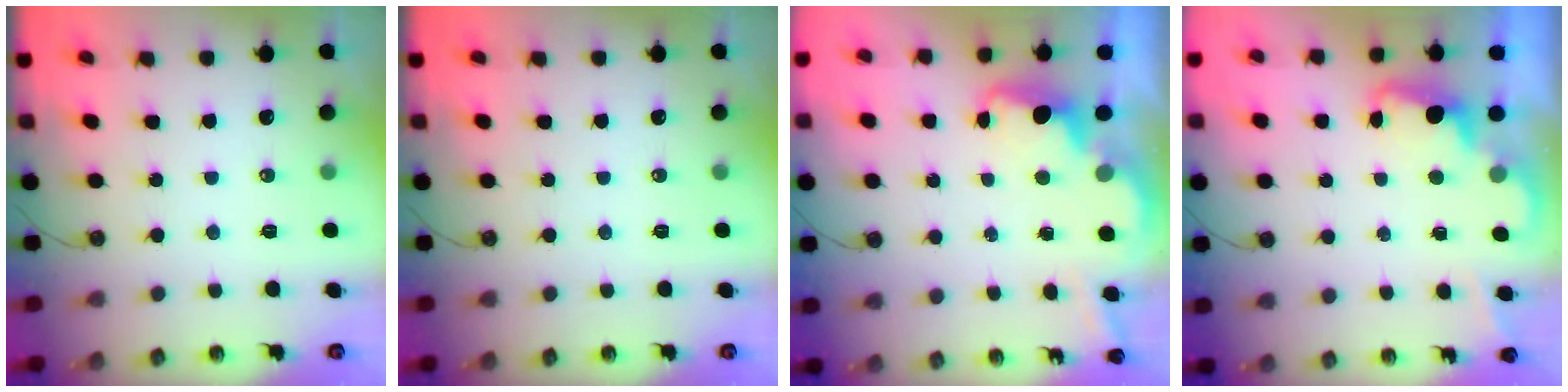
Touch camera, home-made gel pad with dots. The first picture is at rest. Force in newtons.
{"total": 0.0}
{"total": 3.7, "press": 3.7, "slide": 0.7}
{"total": 2.2, "press": 2.2, "slide": 0.5}